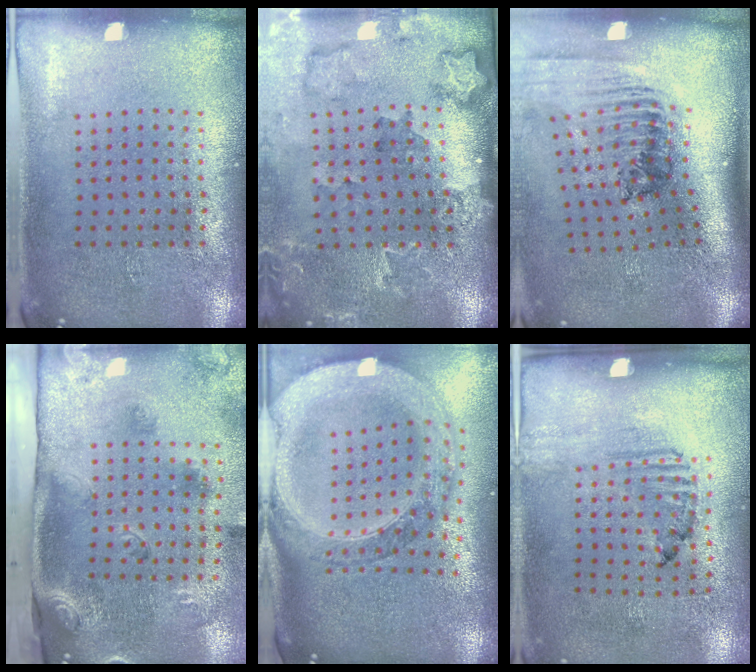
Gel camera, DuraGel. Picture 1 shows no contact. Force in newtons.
{"total": 2.0, "press": 1.9, "slide": 0.4}
{"total": 2.4, "press": 1.6, "slide": 1.8}
{"total": 3.2, "press": 2.0, "slide": 2.6}
{"total": 3.7, "press": 2.9, "slide": 2.2}
{"total": 1.7, "press": 1.0, "slide": 1.4}